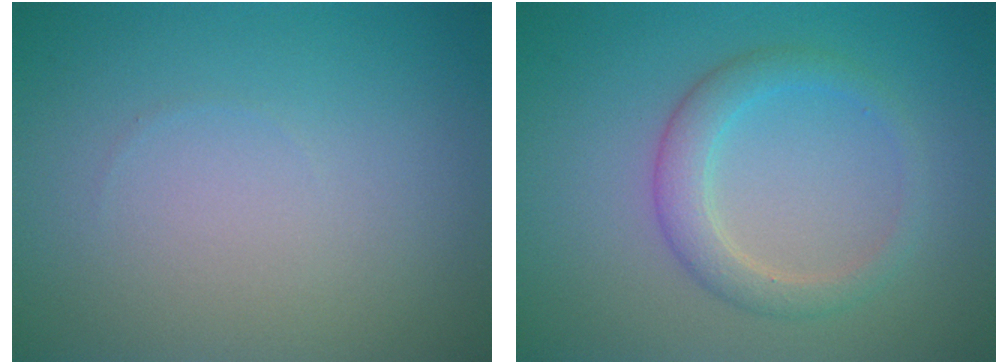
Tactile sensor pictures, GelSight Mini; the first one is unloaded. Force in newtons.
{"total": 2.8, "press": 2.8, "slide": 0.2}